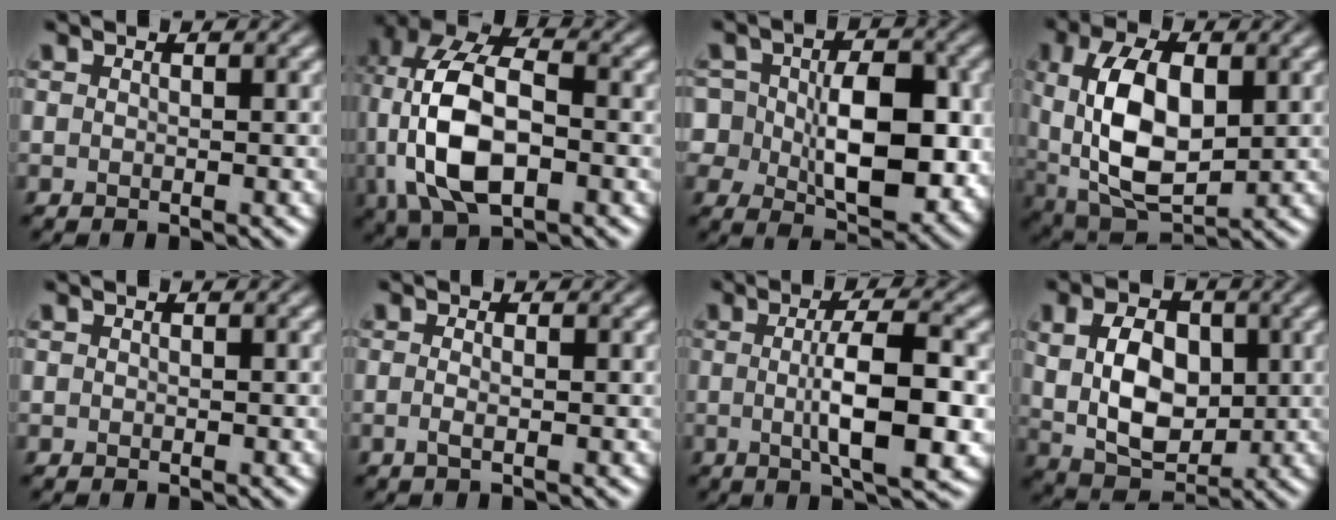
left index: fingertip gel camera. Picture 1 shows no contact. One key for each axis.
{"total": 11.3, "fx": -1.0, "fy": 6.1, "fz": 9.5, "tx": -0.210, "ty": 0.013, "tz": -0.025}
{"total": 9.4, "fx": -0.7, "fy": 6.2, "fz": 7.1, "tx": -0.110, "ty": -0.007, "tz": -0.008}
{"total": 10.5, "fx": 1.2, "fy": 5.6, "fz": 8.7, "tx": -0.184, "ty": -0.001, "tz": 0.023}
{"total": 0.0}
{"total": 1.2, "fx": -0.3, "fy": 0.2, "fz": 1.1, "tx": -0.024, "ty": -0.003, "tz": -0.007}
{"total": 7.5, "fx": -0.4, "fy": 1.8, "fz": 7.3, "tx": -0.116, "ty": -0.001, "tz": -0.005}
{"total": 7.2, "fx": 0.7, "fy": 4.8, "fz": 5.3, "tx": -0.104, "ty": -0.001, "tz": 0.017}